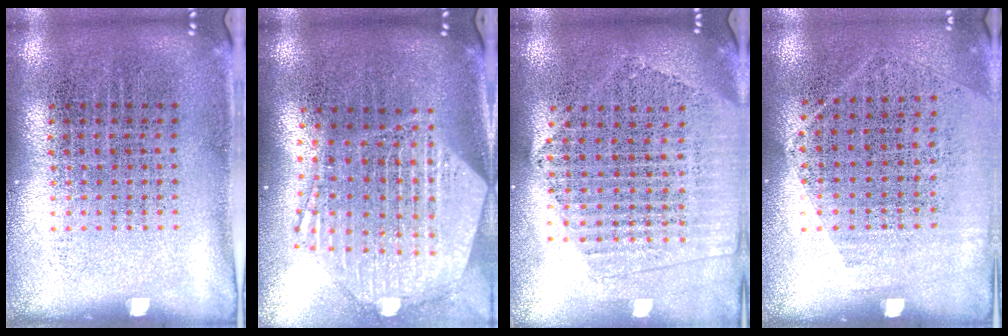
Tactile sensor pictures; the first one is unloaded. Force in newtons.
{"total": 2.8, "press": 2.2, "slide": 1.7}
{"total": 2.0, "press": 1.8, "slide": 0.9}
{"total": 1.3, "press": 1.0, "slide": 0.7}